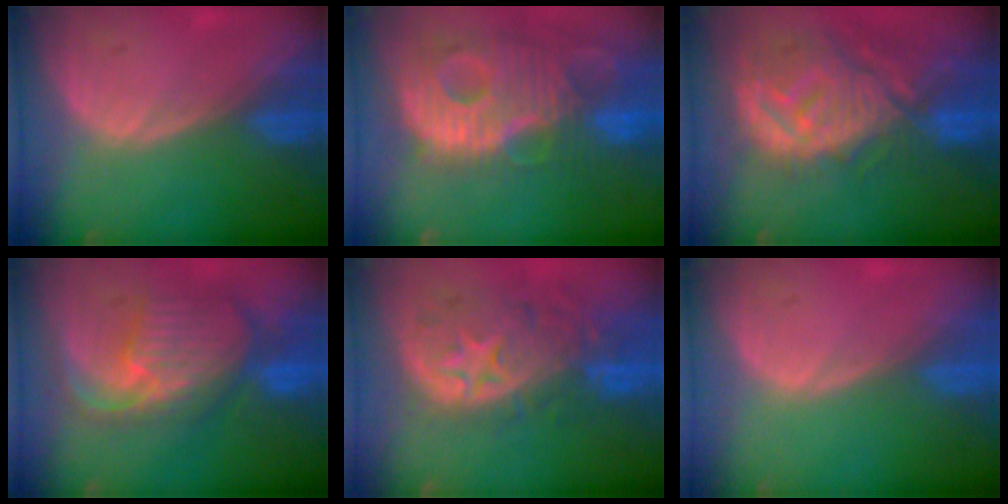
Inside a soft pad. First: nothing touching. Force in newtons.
{"total": 13.9, "press": 12.0, "slide": 7.1}
{"total": 12.6, "press": 11.2, "slide": 5.9}
{"total": 10.6, "press": 9.5, "slide": 4.7}
{"total": 11.1, "press": 9.8, "slide": 5.2}
{"total": 0.0}